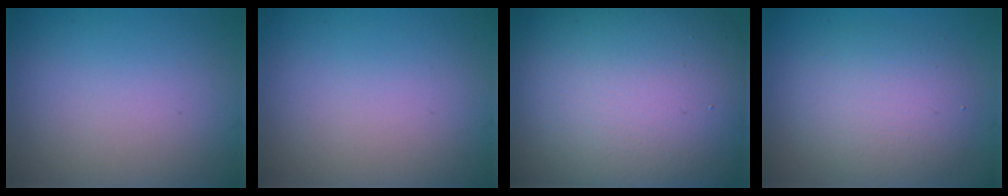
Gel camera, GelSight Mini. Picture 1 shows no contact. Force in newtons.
{"total": 0.0}
{"total": 20.3, "press": 20.2, "slide": 1.3}
{"total": 4.5, "press": 4.5, "slide": 0.3}